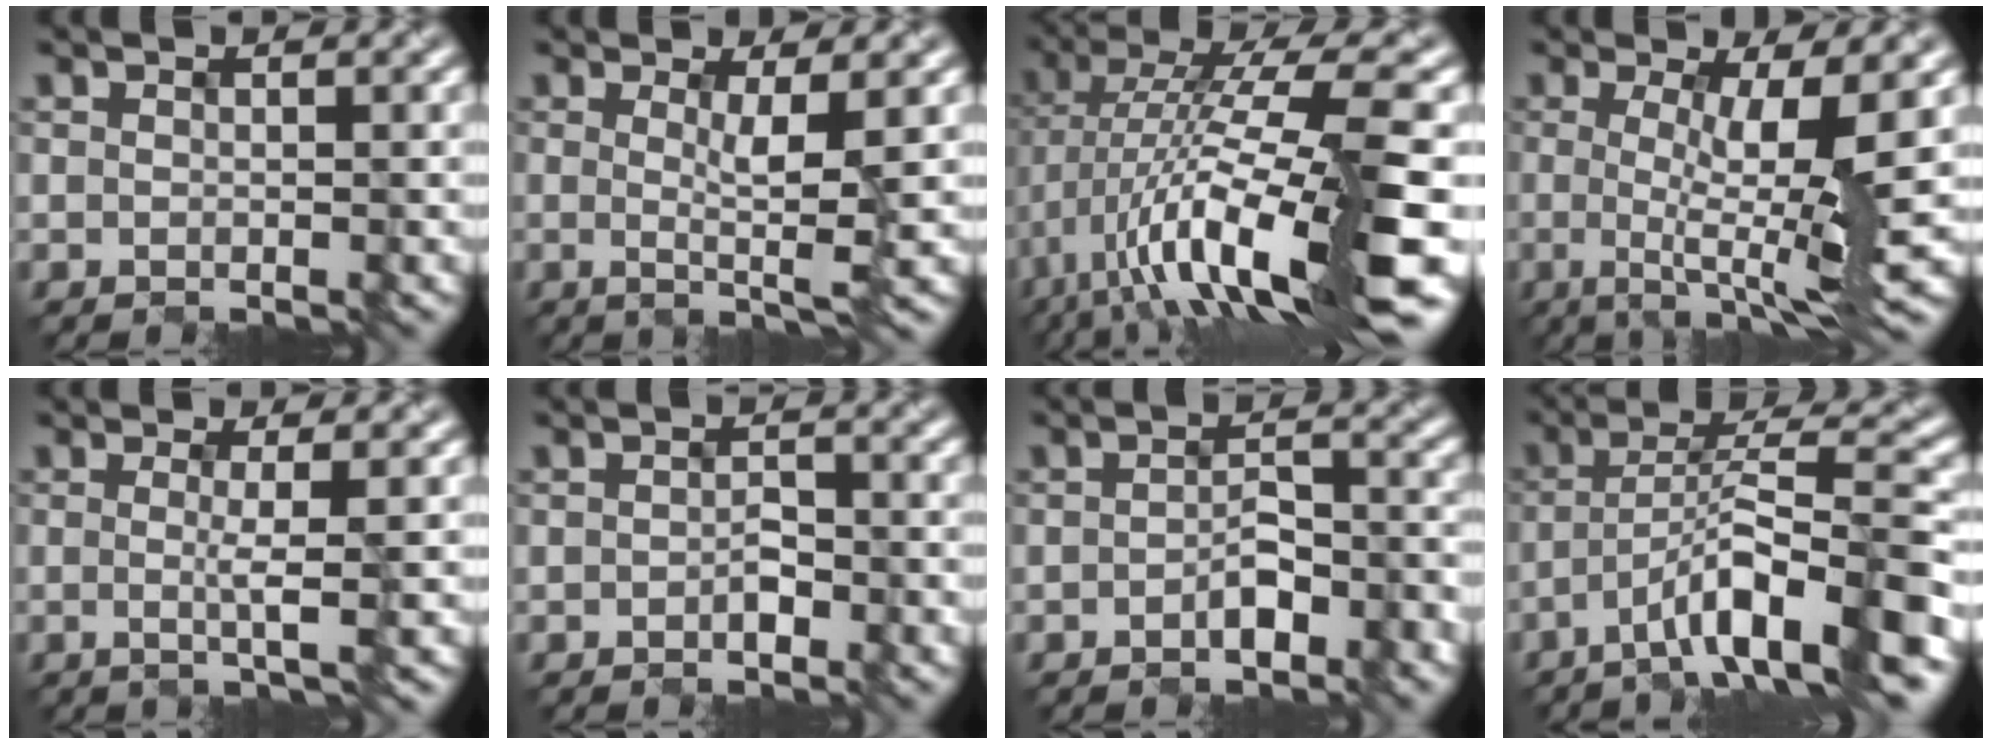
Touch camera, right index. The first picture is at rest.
{"total": 3.4, "force": [0.0, 0.3, 3.4], "torque": [-0.057, -0.012, 0.003]}
{"total": 14.1, "force": [-3.6, 2.7, 13.4], "torque": [-0.228, 0.015, -0.048]}
{"total": 7.2, "force": [-0.2, 1.3, 7.1], "torque": [-0.101, -0.011, -0.003]}
{"total": 2.3, "force": [-0.3, 0.3, 2.3], "torque": [-0.042, -0.006, -0.007]}
{"total": 1.6, "force": [-0.9, 0.8, 1.1], "torque": [-0.024, -0.002, -0.011]}
{"total": 3.5, "force": [-1.6, 1.7, 2.7], "torque": [-0.051, 0.001, -0.024]}
{"total": 8.5, "force": [-4.2, 1.5, 7.3], "torque": [-0.115, 0.014, -0.073]}